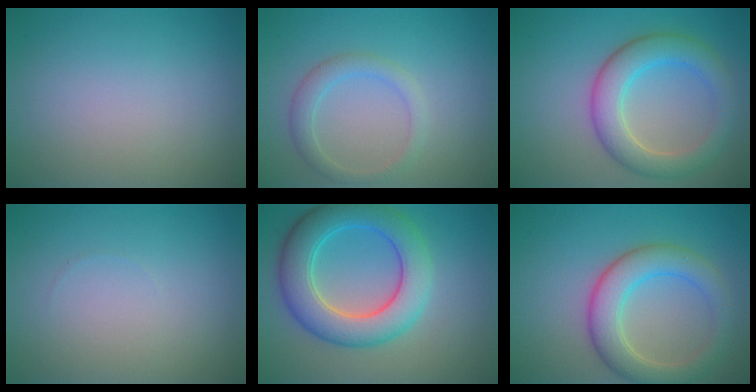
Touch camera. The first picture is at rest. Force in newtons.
{"total": 2.2, "press": 2.1, "slide": 0.1}
{"total": 5.4, "press": 5.4, "slide": 0.3}
{"total": 0.0}
{"total": 7.5, "press": 7.5, "slide": 0.2}
{"total": 5.5, "press": 5.5, "slide": 0.2}